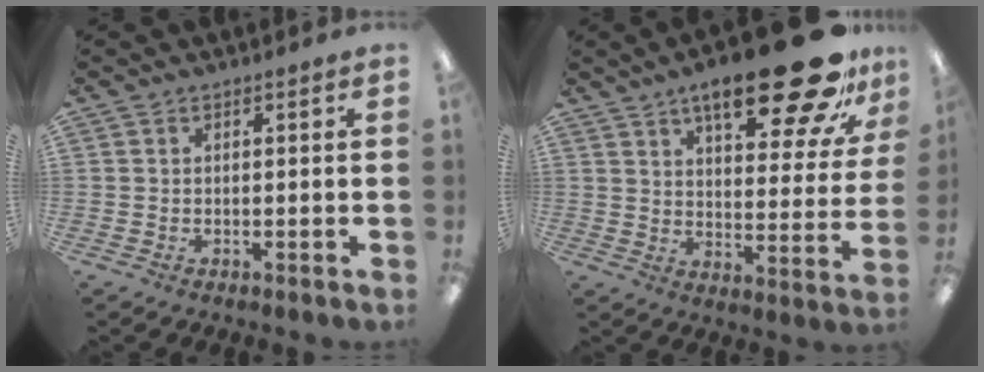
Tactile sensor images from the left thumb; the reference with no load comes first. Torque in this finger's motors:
{"motor_torque": [1.28, 0.79, 1.60, -1.16, 0.11]}